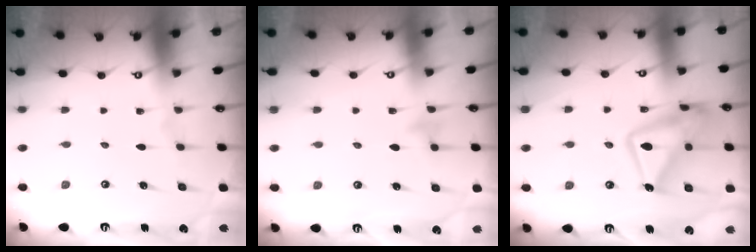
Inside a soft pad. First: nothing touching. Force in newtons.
{"total": 5.1, "press": 5.0, "slide": 0.7}
{"total": 15.7, "press": 15.7, "slide": 1.3}